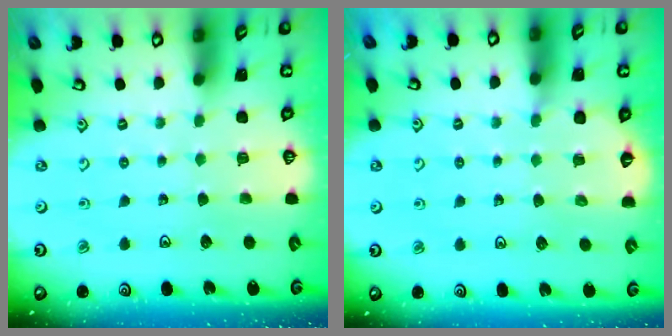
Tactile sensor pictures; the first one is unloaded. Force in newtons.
{"total": 5.2, "press": 4.8, "slide": 1.8}